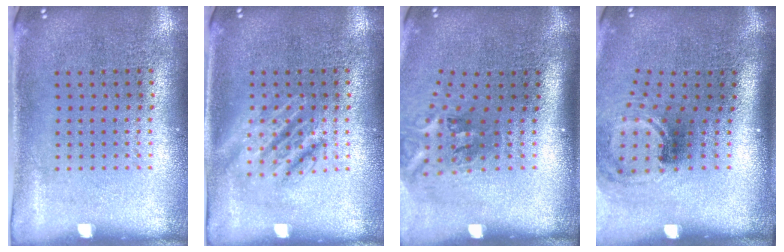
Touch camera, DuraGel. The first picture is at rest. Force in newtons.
{"total": 2.7, "press": 2.6, "slide": 0.4}
{"total": 2.2, "press": 1.3, "slide": 1.8}
{"total": 1.8, "press": 1.2, "slide": 1.4}